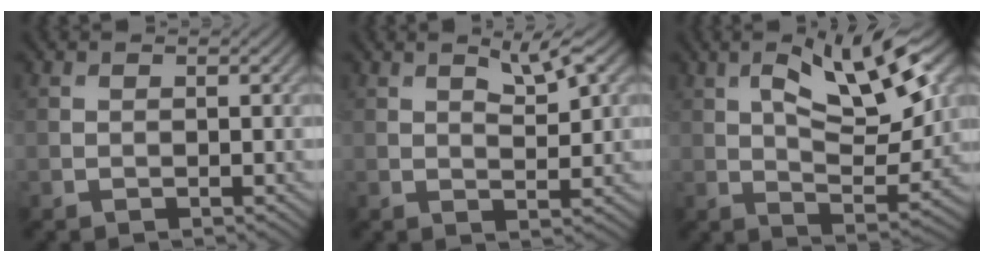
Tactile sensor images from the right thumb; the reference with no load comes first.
{"total": 3.5, "force": [1.9, 0.8, 2.8], "torque": [-0.055, -0.002, 0.035]}
{"total": 12.0, "force": [4.8, 4.1, 10.2], "torque": [-0.176, -0.002, 0.076]}